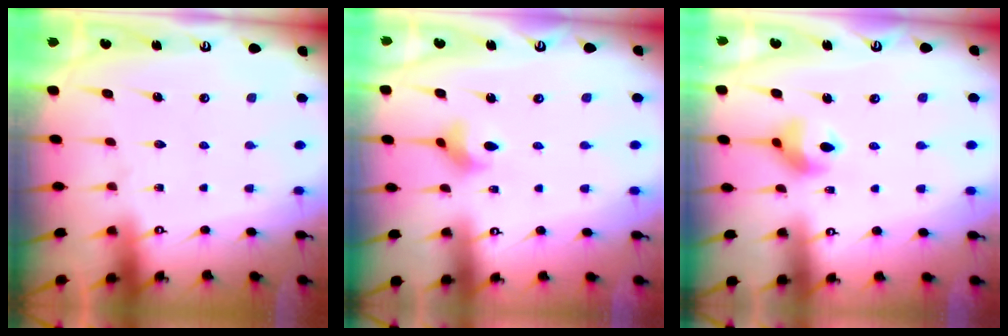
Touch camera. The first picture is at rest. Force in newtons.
{"total": 3.2, "press": 3.2, "slide": 0.2}
{"total": 8.8, "press": 8.5, "slide": 2.2}